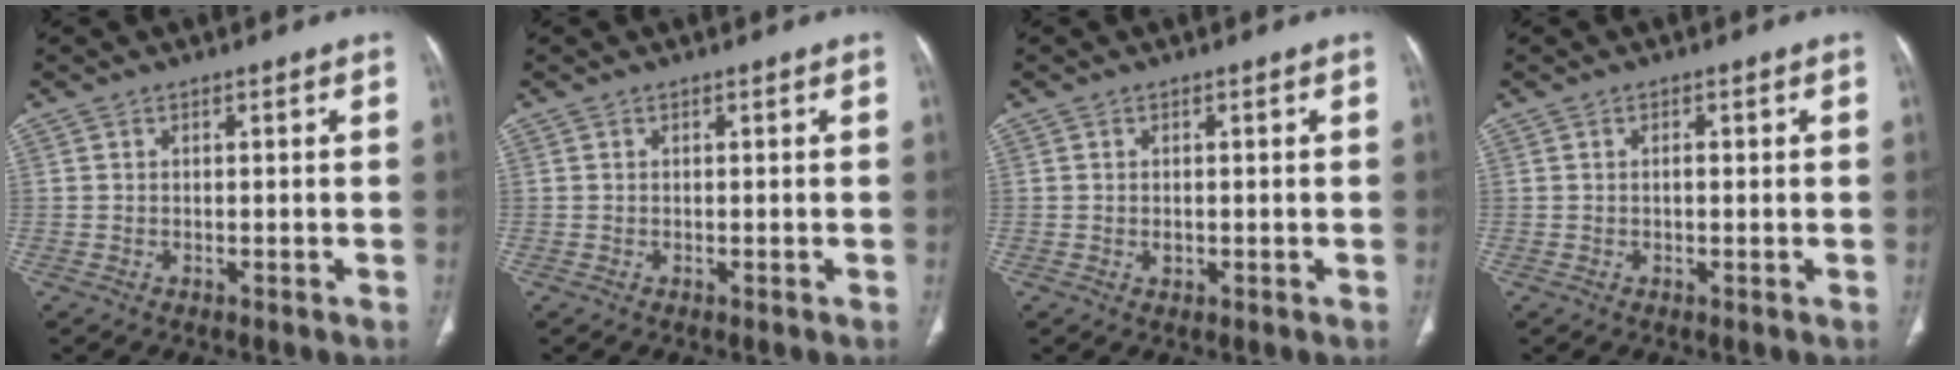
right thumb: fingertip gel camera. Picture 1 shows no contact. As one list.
[{"total": 0.0}, {"total": 1.0, "force": [-0.1, 0.8, 0.7], "torque": [-0.008, 0.000, 0.000]}, {"total": 0.8, "force": [0.0, 0.4, 0.7], "torque": [-0.013, 0.001, -0.002]}]